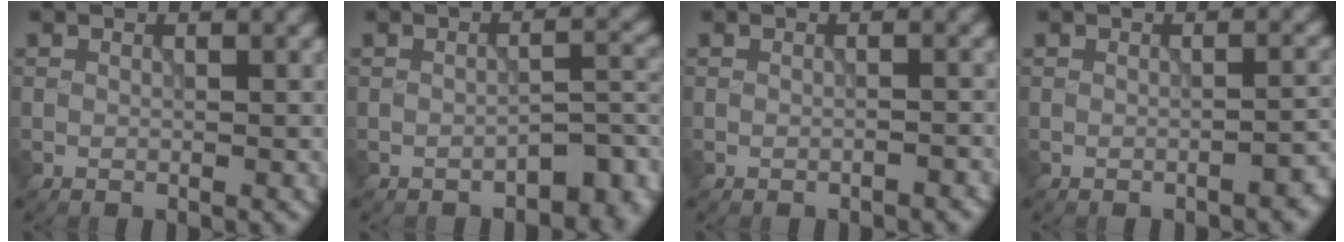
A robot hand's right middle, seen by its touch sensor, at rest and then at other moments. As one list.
[{"total": 3.6, "force": [-2.6, 1.2, 2.2], "torque": [-0.024, 0.007, -0.038]}, {"total": 0.8, "force": [-0.6, 0.2, 0.3], "torque": [-0.005, 0.001, -0.008]}, {"total": 1.6, "force": [-1.2, 0.3, 1.0], "torque": [-0.010, 0.008, -0.016]}]